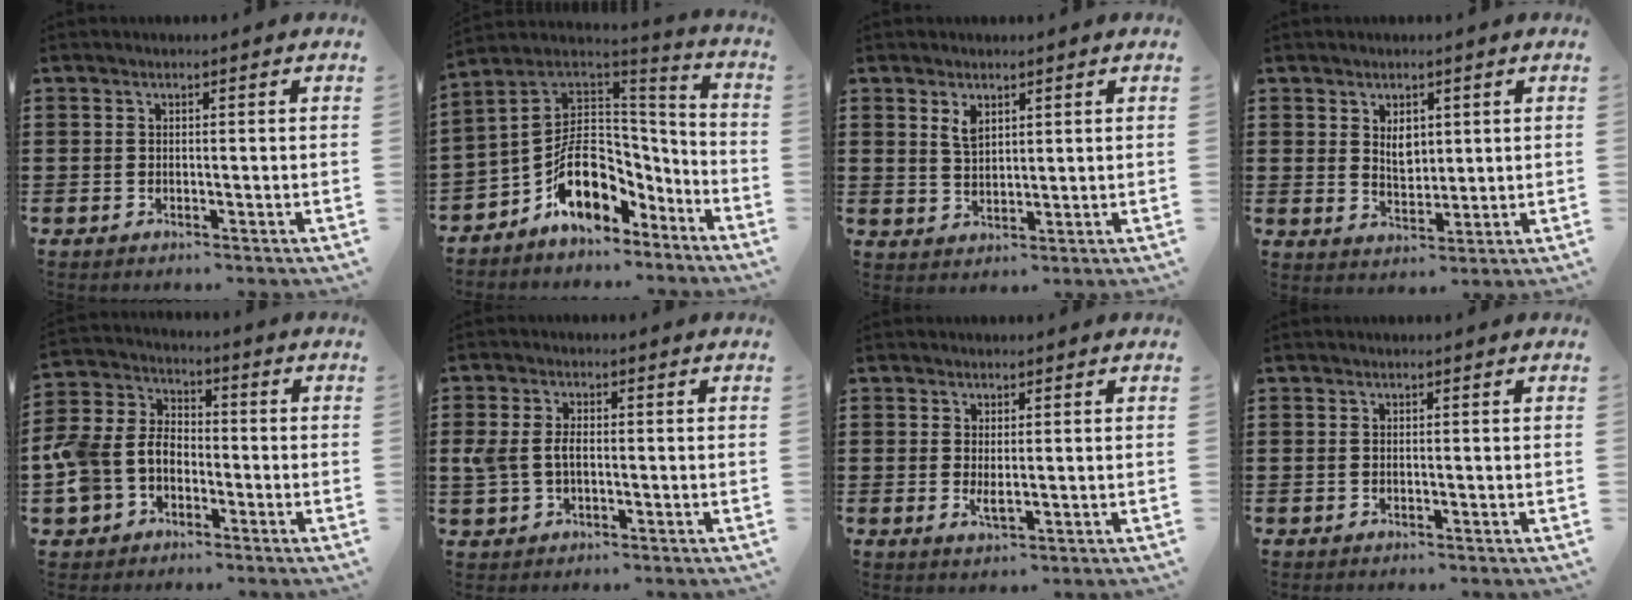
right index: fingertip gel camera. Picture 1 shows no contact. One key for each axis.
{"total": 11.4, "fx": -4.8, "fy": 7.4, "fz": 7.3, "tx": -0.142, "ty": -0.003, "tz": -0.090}
{"total": 2.9, "fx": 1.8, "fy": 1.4, "fz": 1.7, "tx": -0.039, "ty": 0.004, "tz": 0.034}
{"total": 3.5, "fx": 1.6, "fy": 2.3, "fz": 2.1, "tx": -0.031, "ty": 0.001, "tz": 0.025}
{"total": 6.9, "fx": -2.0, "fy": 5.6, "fz": 3.5, "tx": -0.122, "ty": -0.004, "tz": -0.052}
{"total": 3.7, "fx": -0.2, "fy": 2.4, "fz": 2.9, "tx": -0.079, "ty": -0.001, "tz": -0.012}
{"total": 1.9, "fx": 0.3, "fy": 0.6, "fz": 1.8, "tx": -0.035, "ty": -0.003, "tz": 0.006}
{"total": 0.0}